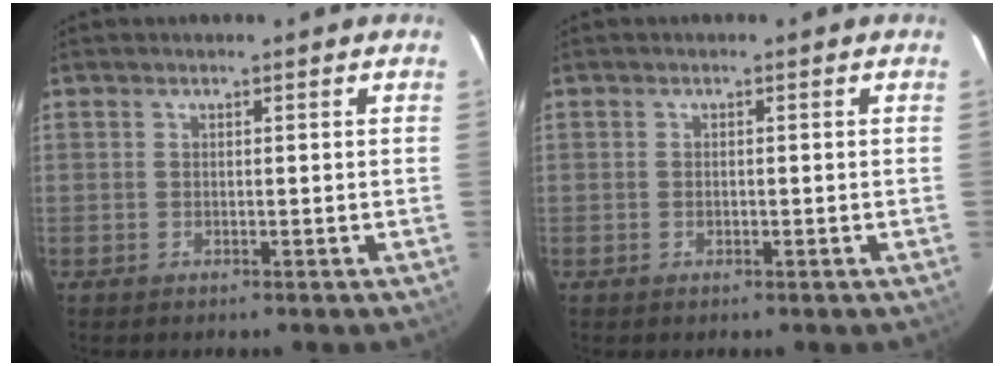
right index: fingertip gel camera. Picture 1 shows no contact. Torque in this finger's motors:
{"motor_torque": [-0.19, 0.07, -0.02, 0.00]}